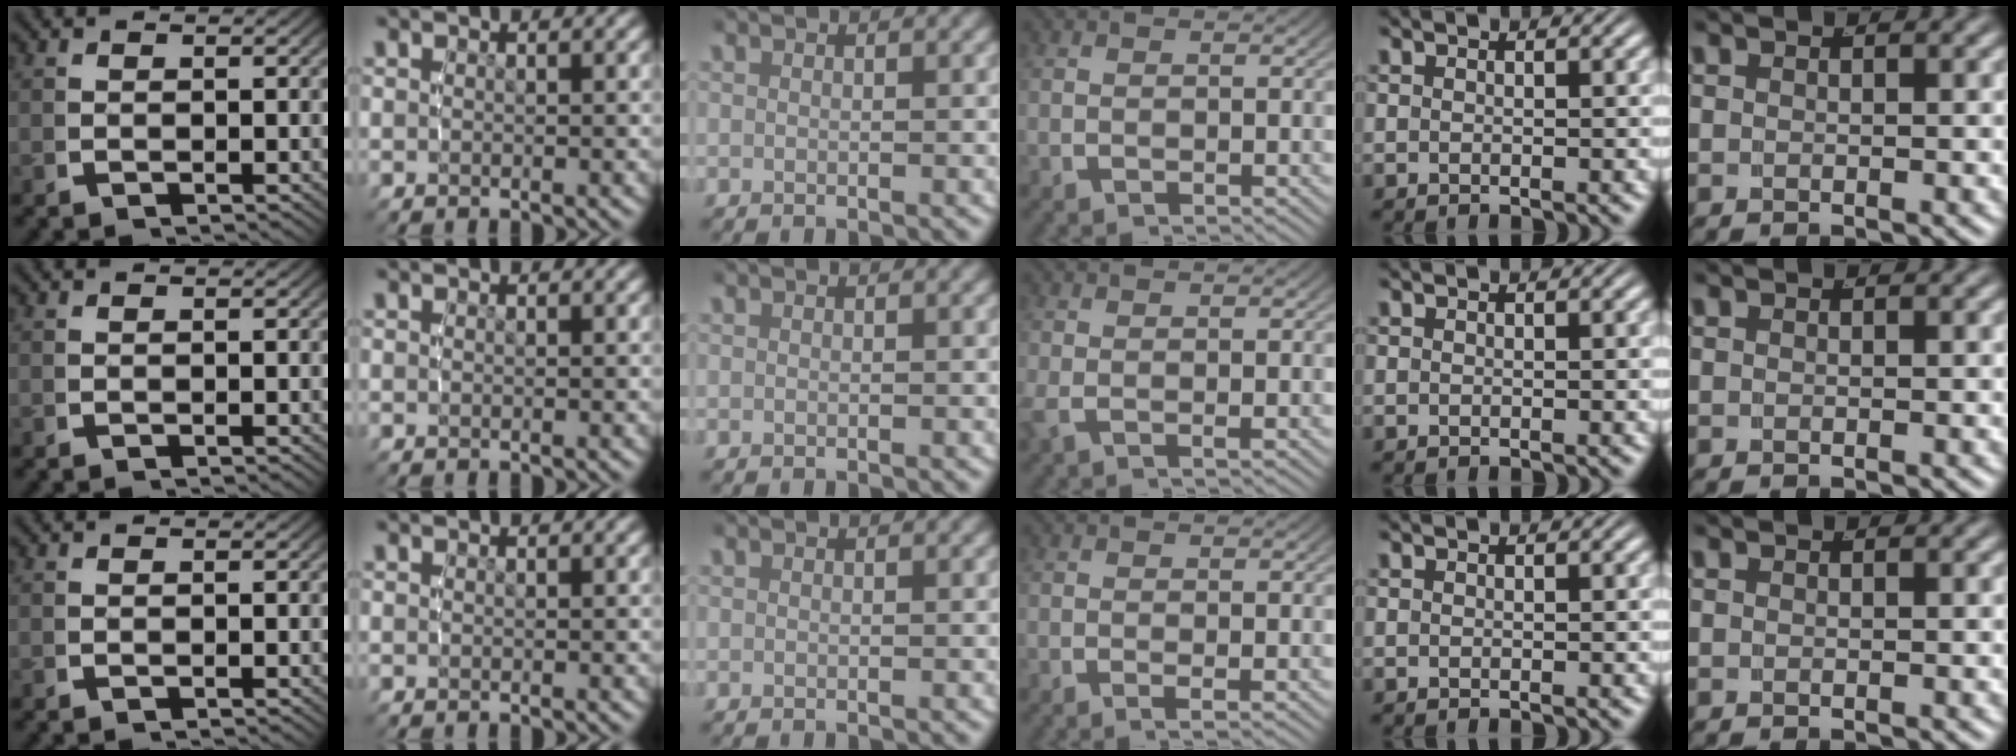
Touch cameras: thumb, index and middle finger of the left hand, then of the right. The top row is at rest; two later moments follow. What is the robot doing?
{"motion": "lift_and_place", "object": "button"}